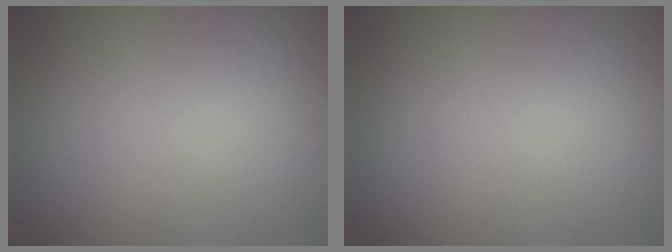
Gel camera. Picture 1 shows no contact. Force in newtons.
{"total": 0.0}